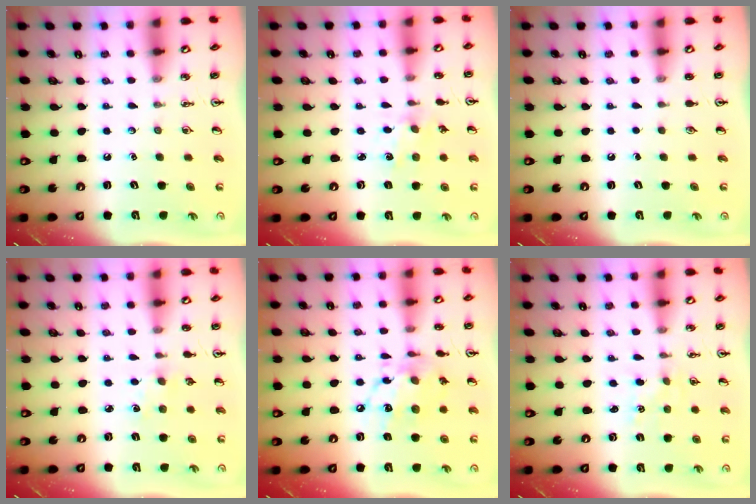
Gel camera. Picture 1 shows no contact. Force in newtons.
{"total": 1.0, "press": 1.0, "slide": 0.2}
{"total": 0.0}
{"total": 2.4, "press": 2.3, "slide": 0.4}
{"total": 12.6, "press": 12.6, "slide": 0.8}
{"total": 0.8, "press": 0.8, "slide": 0.1}